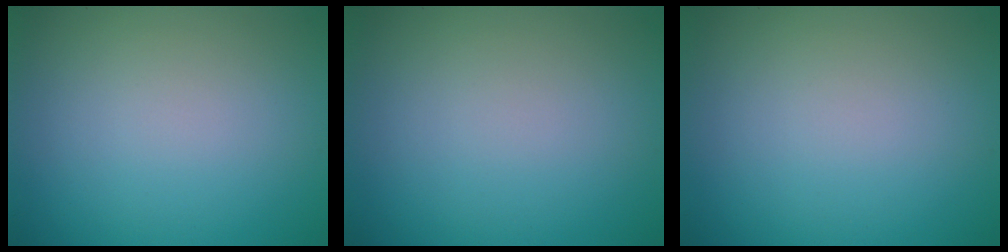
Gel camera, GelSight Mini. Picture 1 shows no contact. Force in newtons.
{"total": 0.0}
{"total": 0.0}